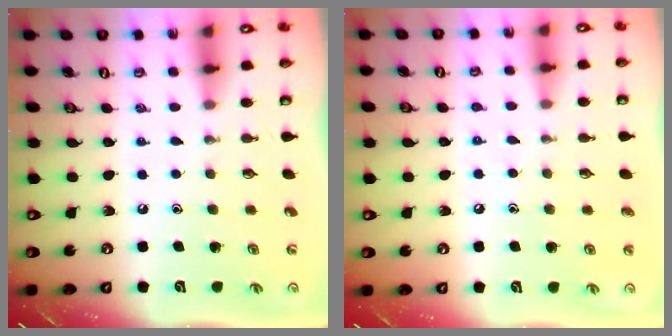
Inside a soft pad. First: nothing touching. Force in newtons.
{"total": 5.2, "press": 5.1, "slide": 0.6}